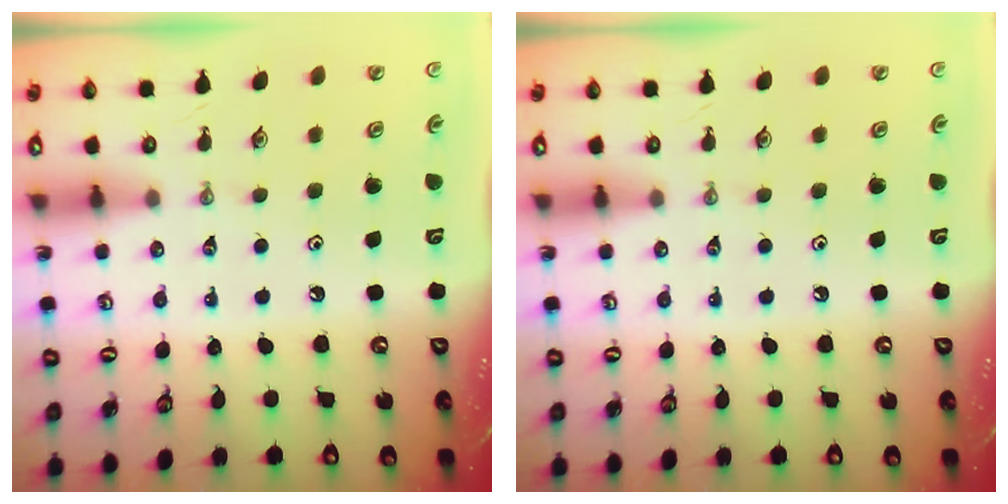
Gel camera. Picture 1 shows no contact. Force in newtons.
{"total": 0.0}